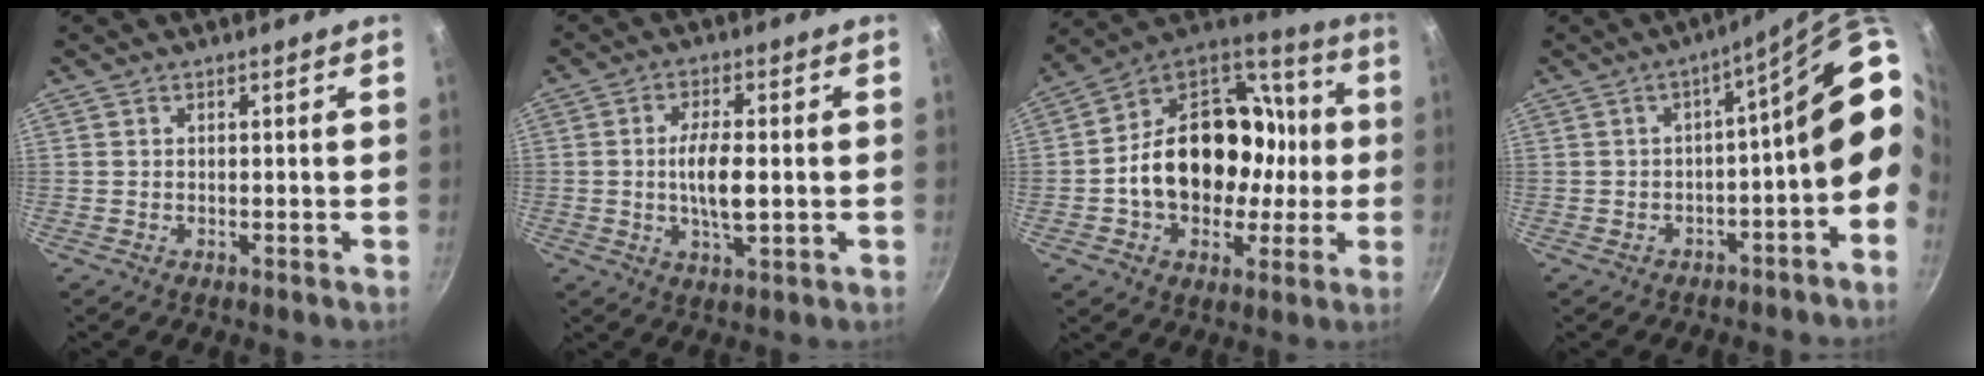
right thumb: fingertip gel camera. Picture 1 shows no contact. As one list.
[{"total": 7.6, "force": [-0.4, 2.9, 7.0], "torque": [-0.129, 0.005, -0.009]}, {"total": 24.1, "force": [-1.4, 18.2, 15.7], "torque": [-0.233, 0.057, -0.024]}, {"total": 14.1, "force": [0.0, 6.1, 12.7], "torque": [-0.112, 0.048, 0.007]}]